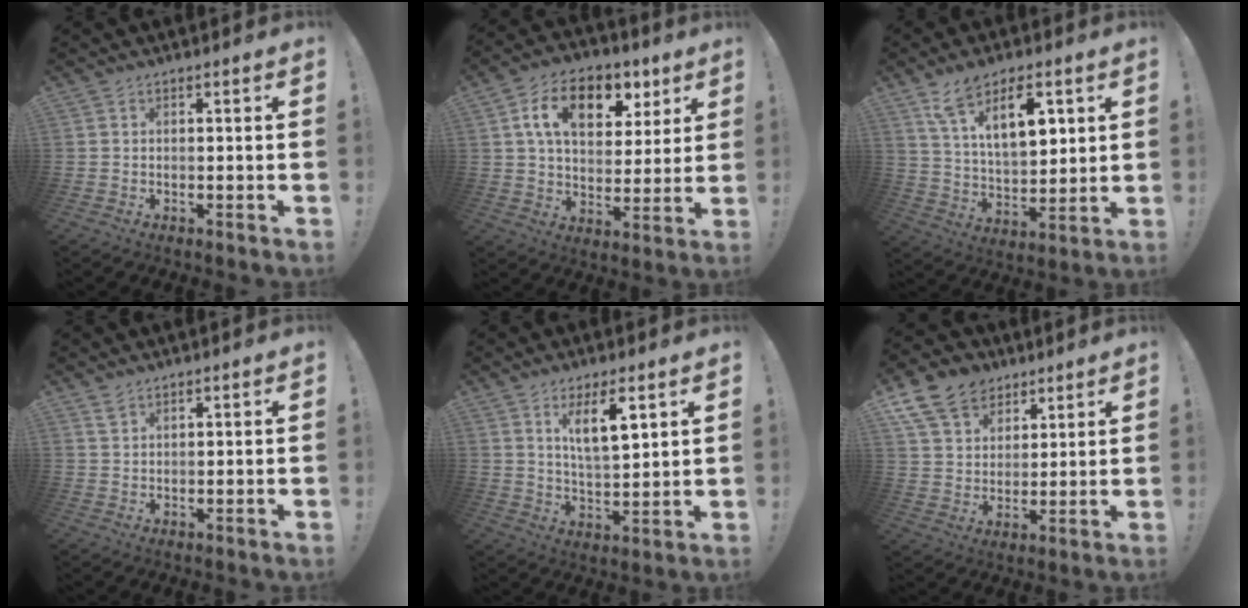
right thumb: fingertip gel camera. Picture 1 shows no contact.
{"total": 15.6, "force": [6.7, 10.1, 9.9], "torque": [-0.156, -0.018, 0.120]}
{"total": 14.5, "force": [7.7, 7.2, 9.9], "torque": [-0.167, -0.019, 0.136]}
{"total": 2.1, "force": [1.8, 0.9, 0.9], "torque": [-0.009, -0.007, 0.032]}
{"total": 10.2, "force": [5.5, 2.8, 8.1], "torque": [-0.134, -0.022, 0.092]}
{"total": 13.4, "force": [8.1, 9.7, 4.4], "torque": [-0.074, -0.049, 0.161]}